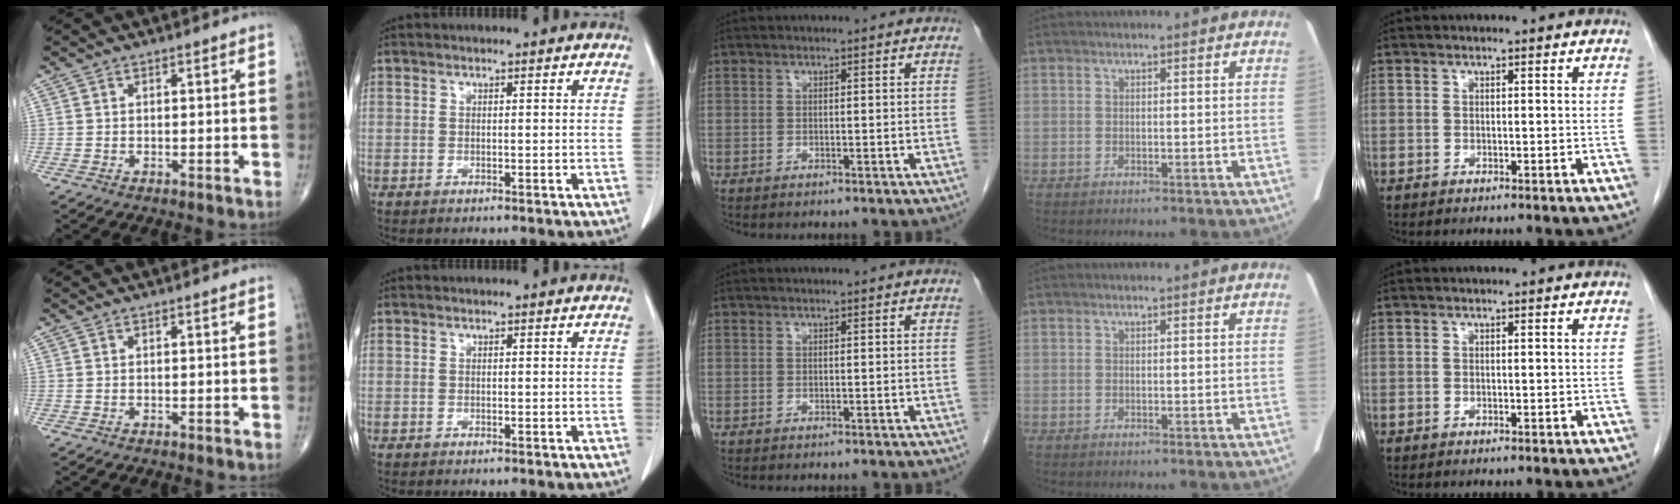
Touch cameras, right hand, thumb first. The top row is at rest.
{}